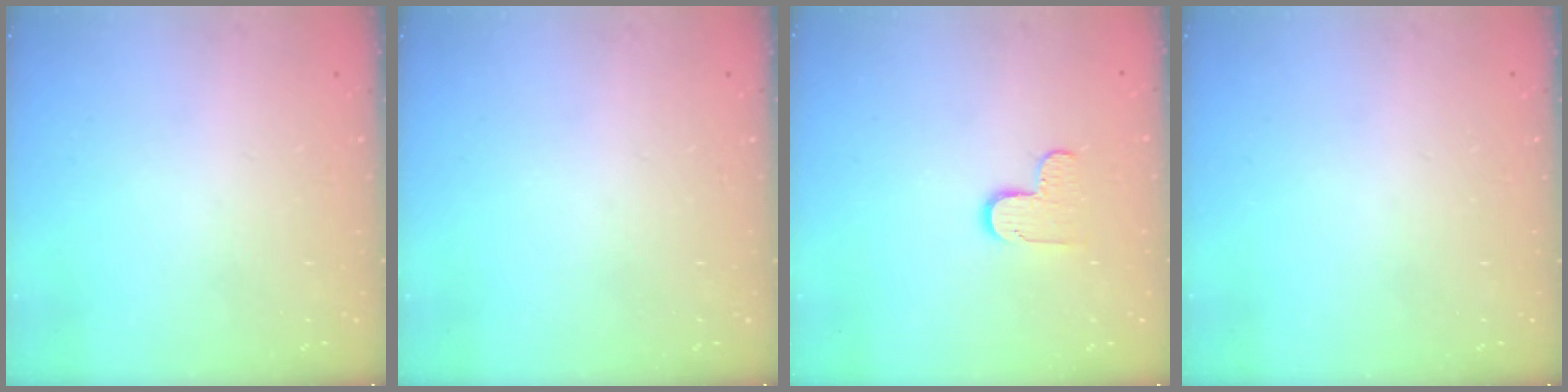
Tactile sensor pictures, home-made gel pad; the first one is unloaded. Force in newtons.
{"total": 0.0}
{"total": 6.5, "press": 6.5, "slide": 0.5}
{"total": 0.0}